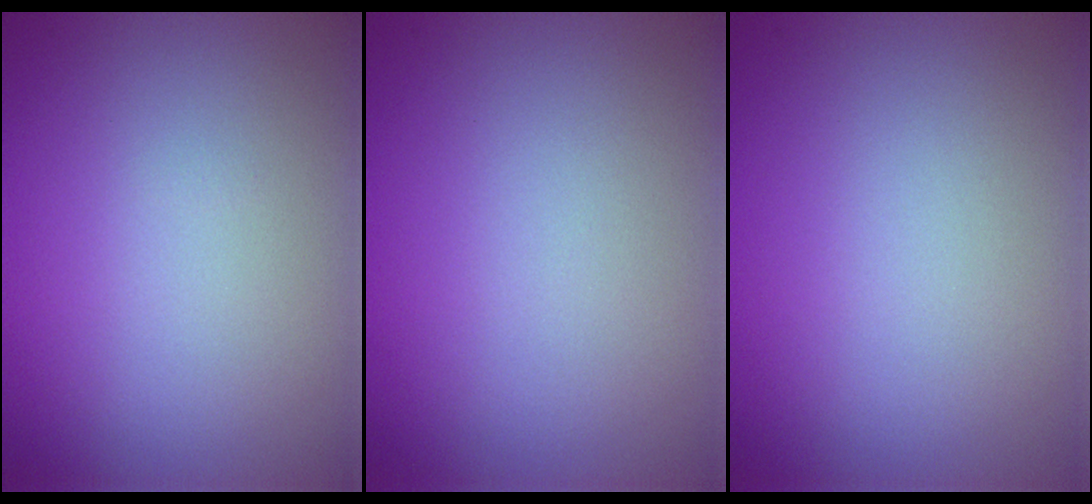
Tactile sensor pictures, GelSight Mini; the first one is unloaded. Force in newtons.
{"total": 0.0}
{"total": 0.0}